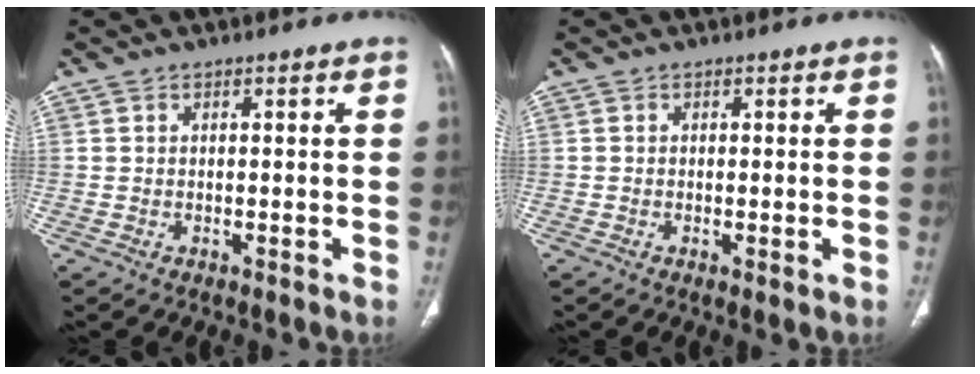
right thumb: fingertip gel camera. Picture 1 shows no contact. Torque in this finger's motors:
{"motor_torque": [-0.22, 0.00, -0.32, 0.13, -0.02]}